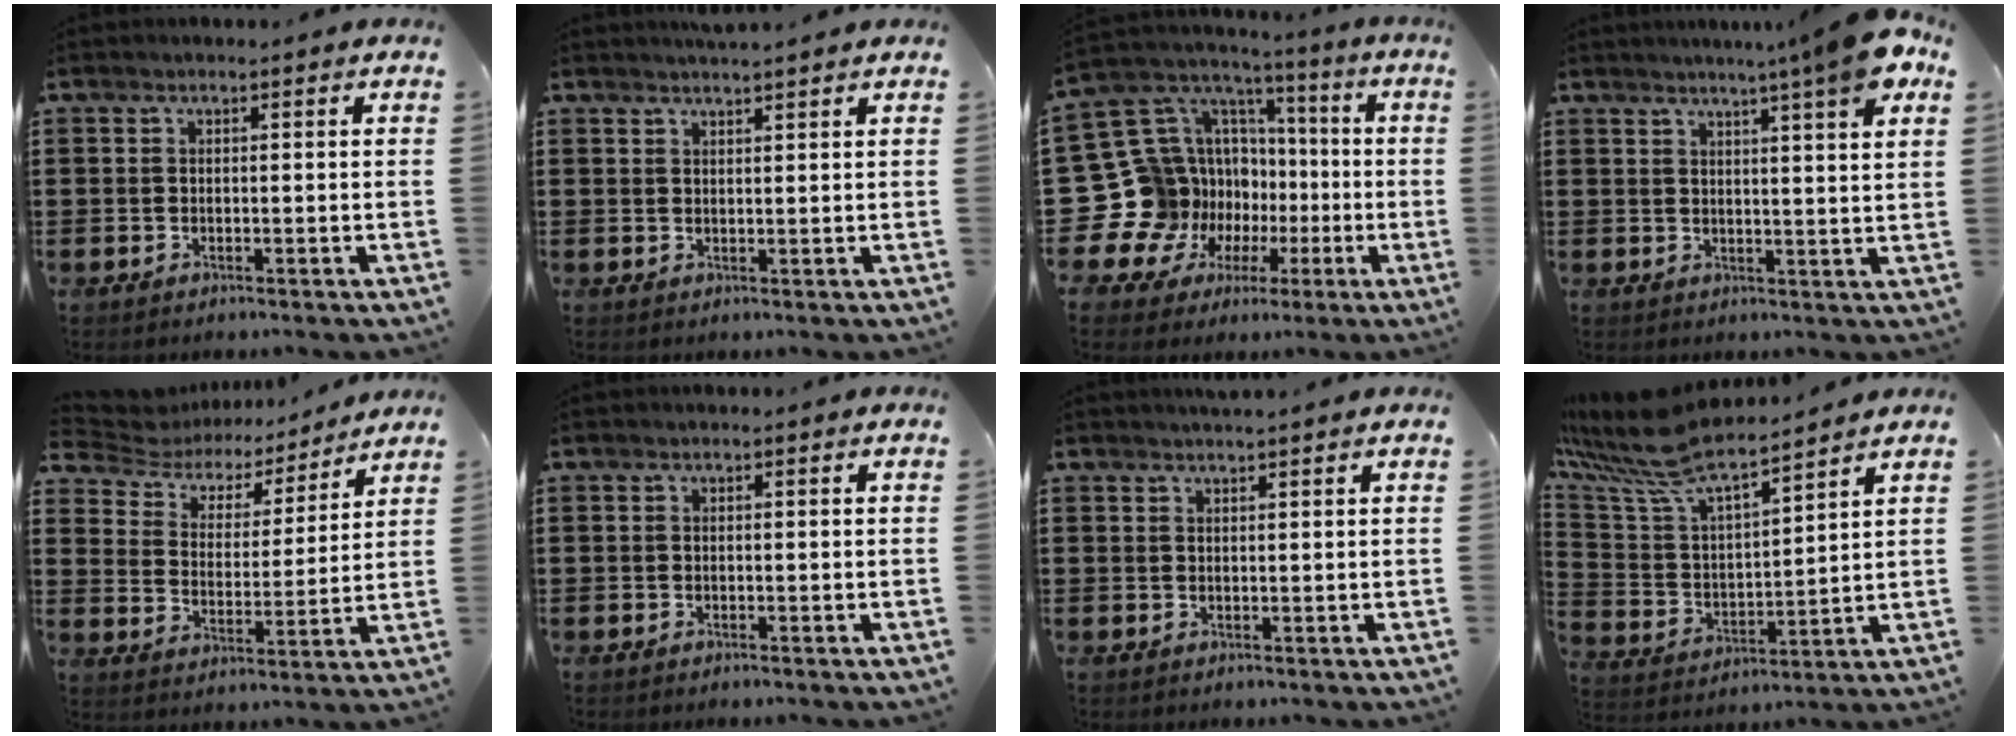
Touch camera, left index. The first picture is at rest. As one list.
[{"total": 1.8, "force": [1.7, -0.1, 0.4], "torque": [-0.010, 0.001, 0.033]}, {"total": 16.8, "force": [-2.1, 15.7, 5.7], "torque": [-0.181, -0.035, 0.013]}, {"total": 7.5, "force": [5.5, -0.6, 5.1], "torque": [-0.090, -0.021, 0.090]}, {"total": 5.4, "force": [4.9, 1.9, 1.4], "torque": [-0.057, -0.032, 0.078]}, {"total": 0.0}, {"total": 1.3, "force": [1.2, -0.1, 0.4], "torque": [-0.009, 0.000, 0.024]}, {"total": 9.9, "force": [8.9, 1.5, 4.1], "torque": [-0.127, -0.055, 0.151]}]